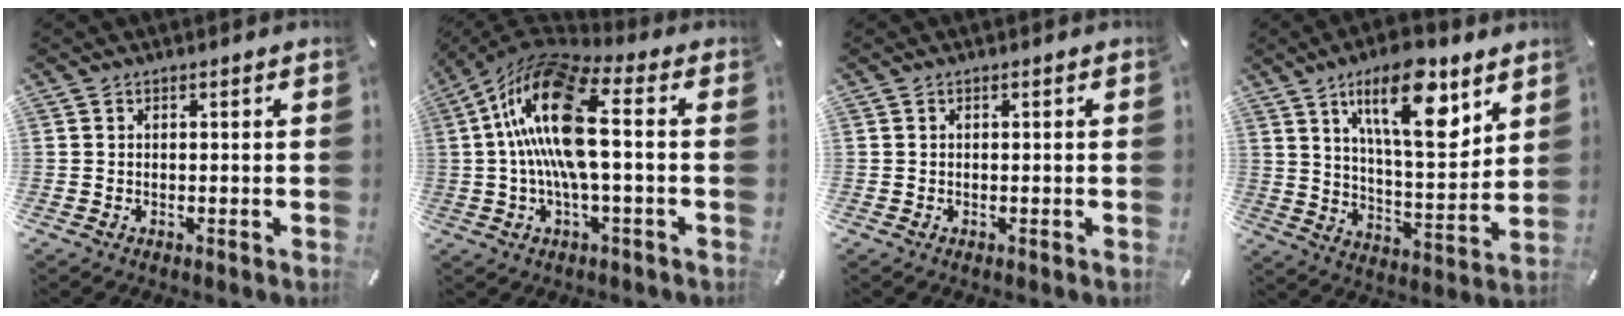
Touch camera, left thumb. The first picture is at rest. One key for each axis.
{"total": 18.6, "fx": 1.2, "fy": 7.5, "fz": 17.0, "tx": -0.345, "ty": 0.002, "tz": 0.018}
{"total": 0.0}
{"total": 18.1, "fx": 10.2, "fy": 6.6, "fz": 13.4, "tx": -0.214, "ty": -0.043, "tz": 0.165}